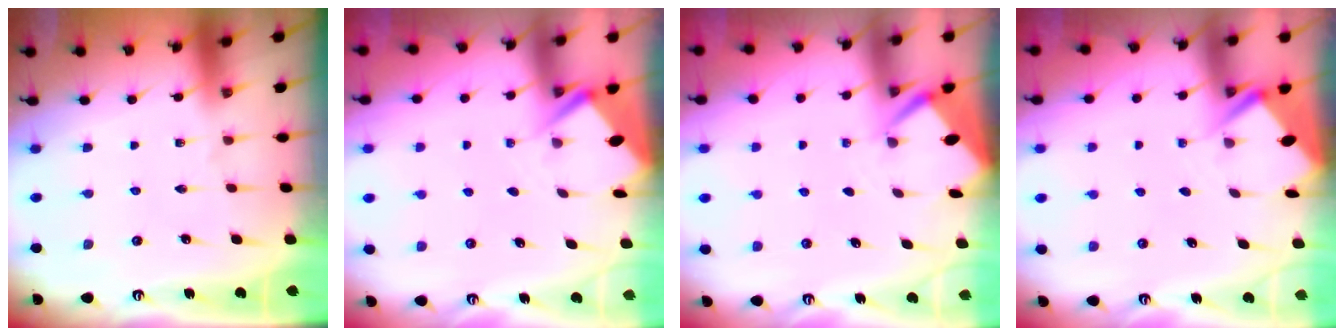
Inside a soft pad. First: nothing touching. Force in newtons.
{"total": 3.0, "press": 2.9, "slide": 0.4}
{"total": 2.4, "press": 2.4, "slide": 0.1}
{"total": 3.0, "press": 2.9, "slide": 0.4}